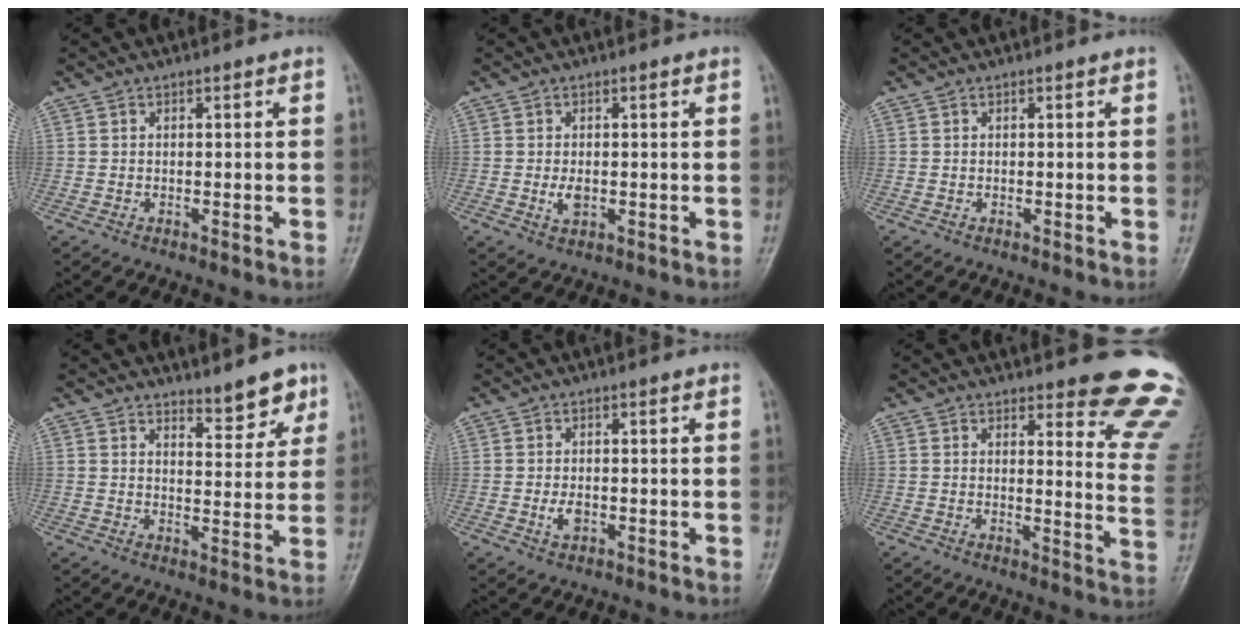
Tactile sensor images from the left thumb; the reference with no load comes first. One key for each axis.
{"total": 2.6, "fx": -0.1, "fy": 1.5, "fz": 2.2, "tx": -0.037, "ty": -0.005, "tz": 0.000}
{"total": 0.0}
{"total": 5.7, "fx": 4.6, "fy": 2.1, "fz": 2.6, "tx": -0.010, "ty": -0.036, "tz": 0.068}
{"total": 2.3, "fx": -0.5, "fy": 1.4, "fz": 1.8, "tx": -0.034, "ty": -0.001, "tz": -0.007}
{"total": 13.2, "fx": 11.5, "fy": 2.4, "fz": 5.9, "tx": -0.031, "ty": -0.114, "tz": 0.111}